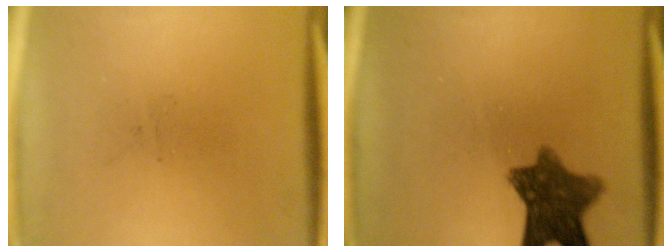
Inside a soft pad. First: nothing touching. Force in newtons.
{"total": 9.2}